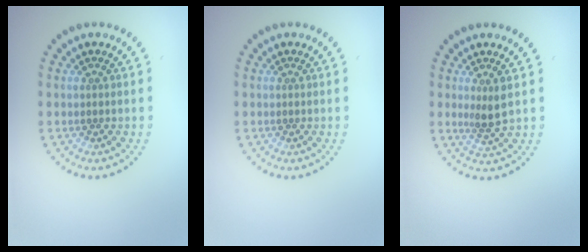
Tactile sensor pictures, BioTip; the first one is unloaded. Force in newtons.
{"total": 0.0}
{"total": 1.9, "press": 1.6, "slide": 1.1}